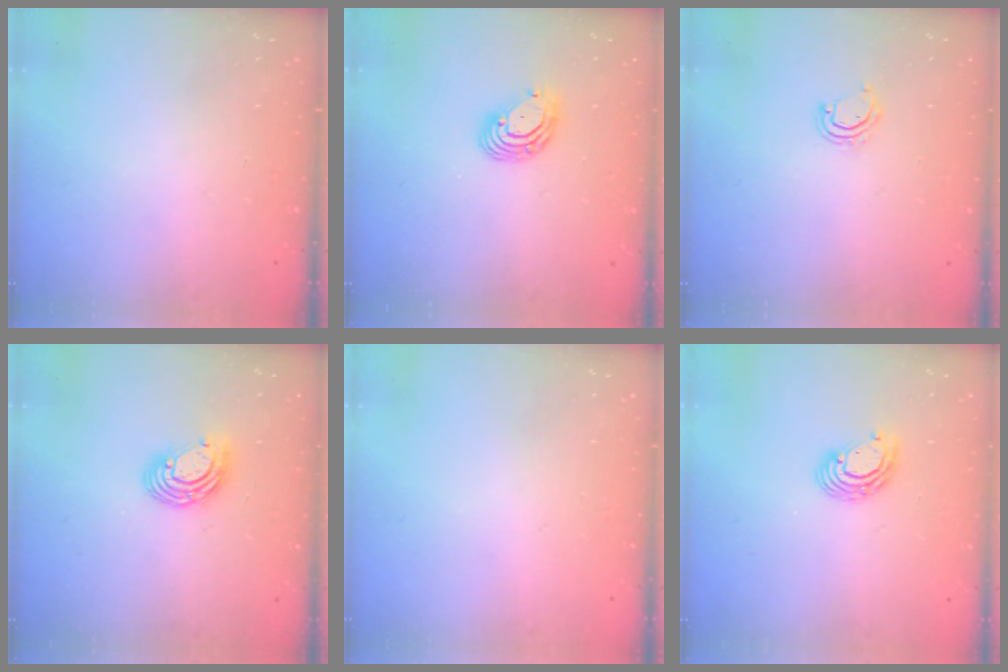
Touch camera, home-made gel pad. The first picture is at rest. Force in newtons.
{"total": 7.3, "press": 7.2, "slide": 1.3}
{"total": 2.7, "press": 2.7, "slide": 0.2}
{"total": 8.8, "press": 8.7, "slide": 1.5}
{"total": 0.0}
{"total": 6.5, "press": 6.5, "slide": 0.2}